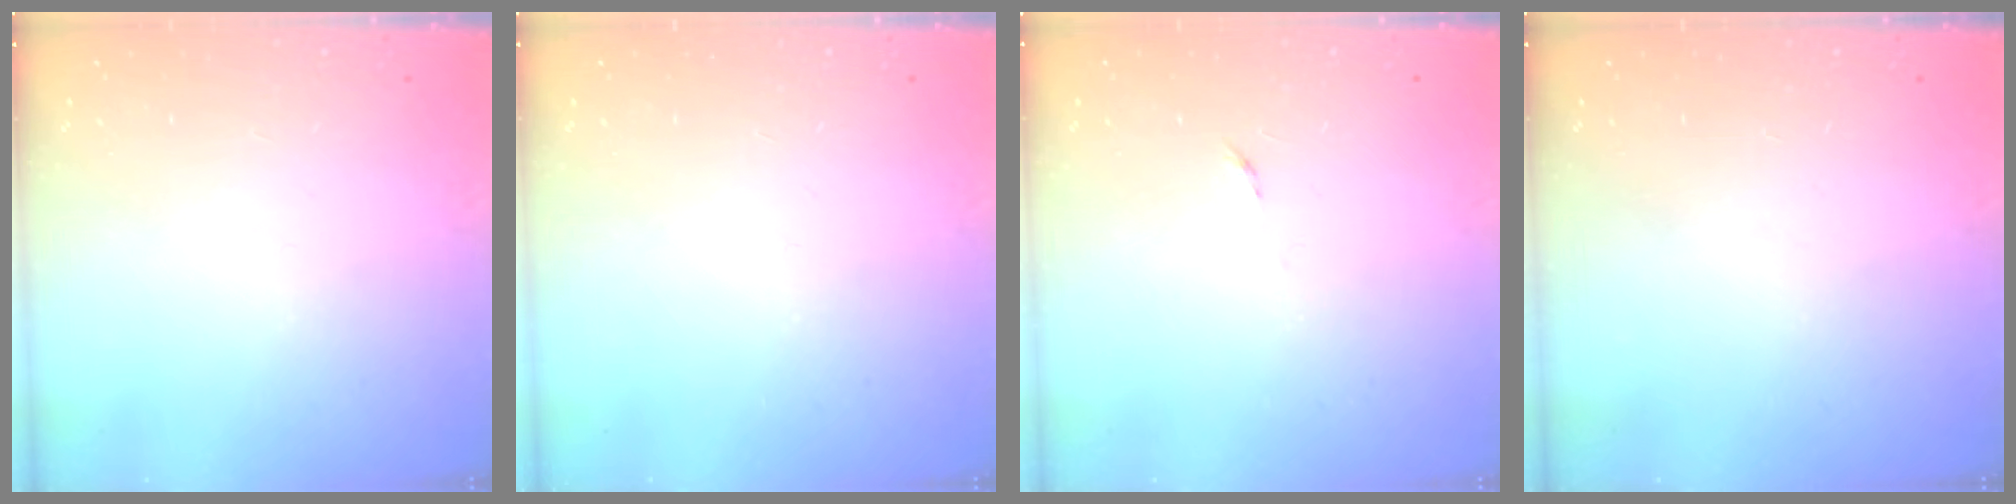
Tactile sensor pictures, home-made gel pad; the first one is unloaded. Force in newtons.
{"total": 0.0}
{"total": 2.6, "press": 2.6, "slide": 0.4}
{"total": 0.0}